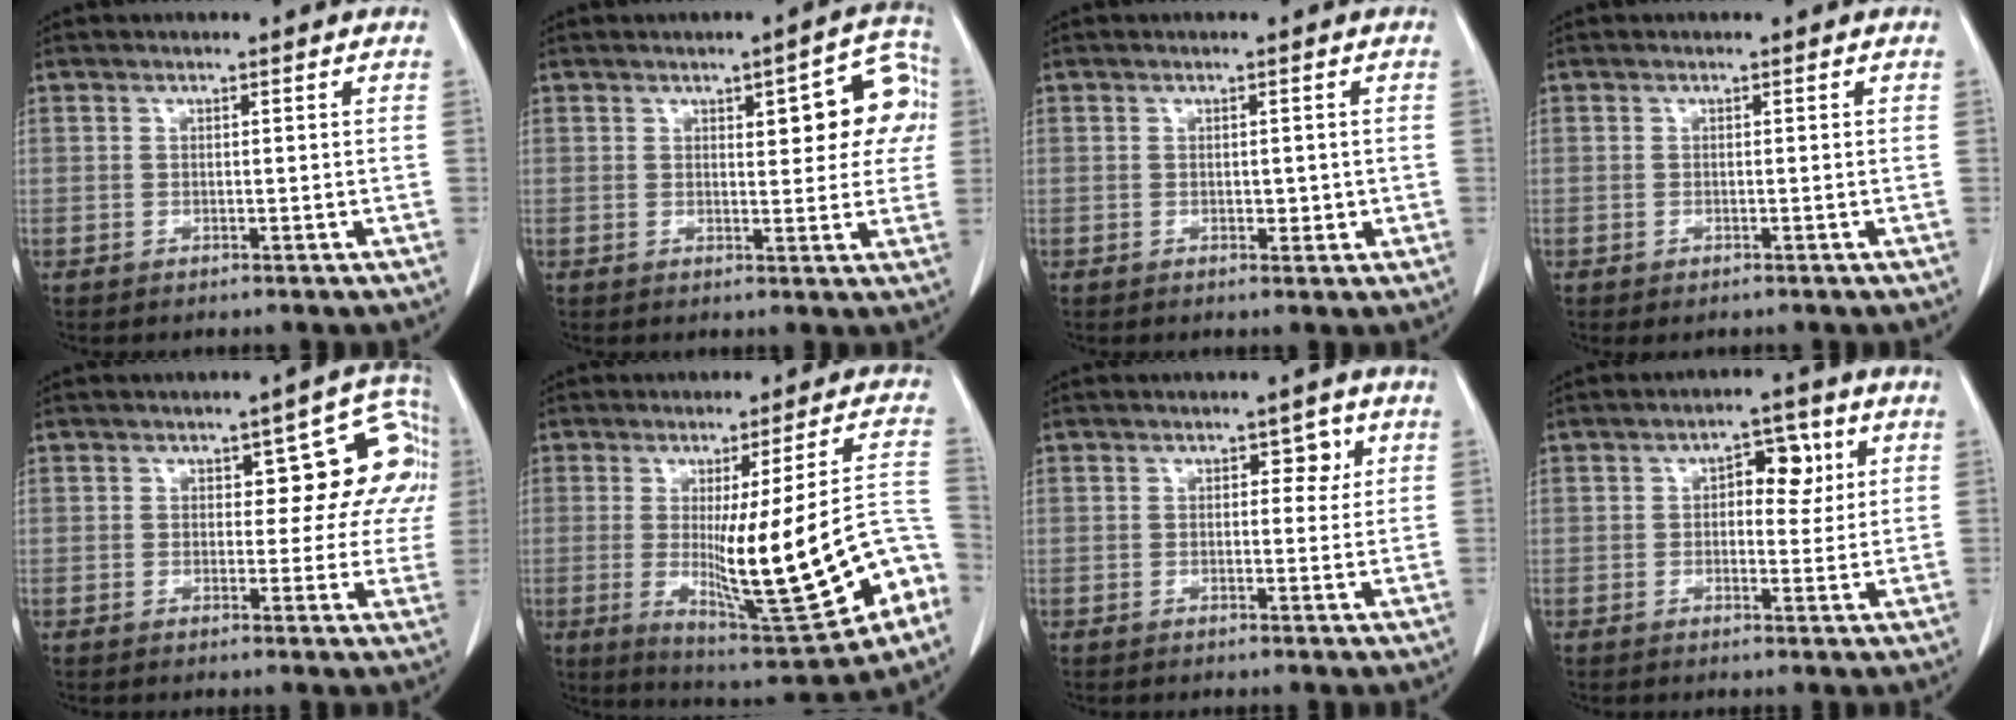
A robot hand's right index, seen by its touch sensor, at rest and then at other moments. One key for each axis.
{"total": 9.6, "fx": 2.7, "fy": 3.5, "fz": 8.5, "tx": -0.085, "ty": 0.027, "tz": 0.031}
{"total": 1.8, "fx": -0.1, "fy": 1.2, "fz": 1.3, "tx": -0.013, "ty": 0.002, "tz": 0.003}
{"total": 0.0}
{"total": 10.2, "fx": 2.5, "fy": 5.3, "fz": 8.3, "tx": -0.072, "ty": 0.036, "tz": 0.030}
{"total": 20.7, "fx": -5.1, "fy": 2.4, "fz": 20.0, "tx": -0.253, "ty": -0.001, "tz": -0.053}
{"total": 2.8, "fx": 1.0, "fy": 1.7, "fz": 1.9, "tx": -0.016, "ty": 0.009, "tz": 0.014}
{"total": 5.5, "fx": 1.5, "fy": 3.1, "fz": 4.3, "tx": -0.054, "ty": 0.016, "tz": 0.022}